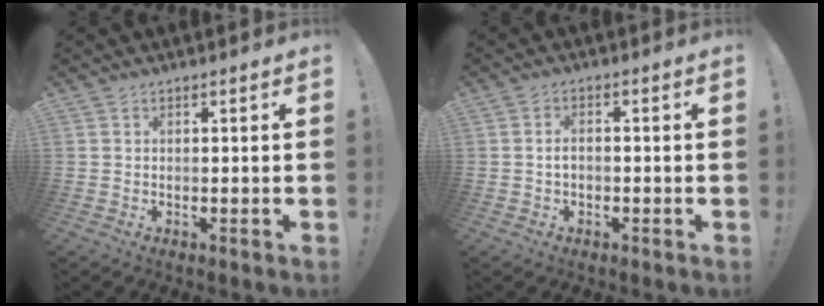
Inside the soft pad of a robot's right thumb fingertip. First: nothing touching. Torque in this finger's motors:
{"motor_torque": [0.00, -0.13, -0.09, 0.19, -0.02]}